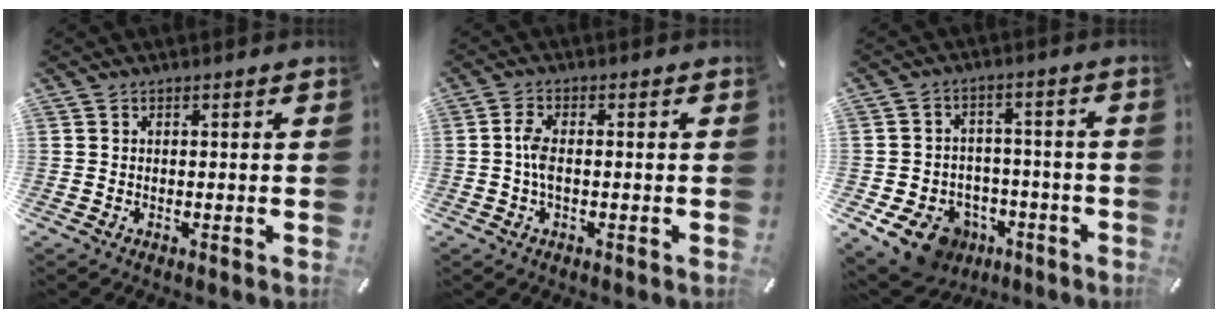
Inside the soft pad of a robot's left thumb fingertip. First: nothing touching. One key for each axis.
{"total": 3.9, "fx": -0.4, "fy": 1.5, "fz": 3.5, "tx": -0.080, "ty": -0.002, "tz": -0.012}
{"total": 11.1, "fx": -6.4, "fy": 8.0, "fz": 4.5, "tx": -0.083, "ty": 0.046, "tz": -0.108}